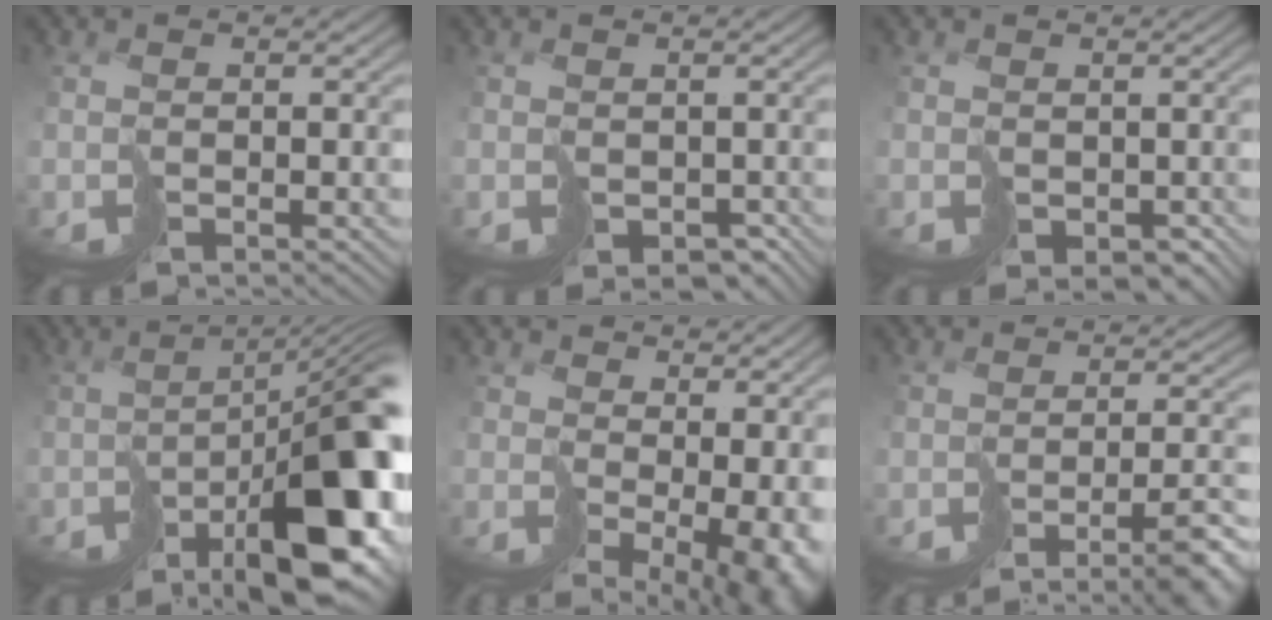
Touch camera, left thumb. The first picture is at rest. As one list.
[{"total": 2.5, "force": [-0.5, 2.2, 1.0], "torque": [-0.018, -0.015, 0.003]}, {"total": 2.0, "force": [0.2, 1.8, 0.9], "torque": [-0.018, -0.008, 0.009]}, {"total": 14.8, "force": [-6.2, 4.9, 12.5], "torque": [-0.153, -0.016, -0.087]}, {"total": 11.3, "force": [-0.3, 6.7, 9.0], "torque": [-0.157, -0.044, 0.060]}, {"total": 8.3, "force": [-6.1, 1.3, 5.5], "torque": [-0.071, -0.012, -0.077]}]